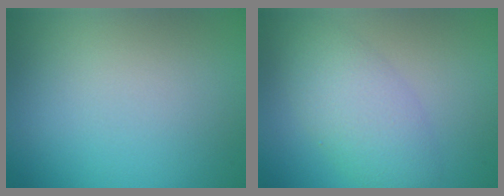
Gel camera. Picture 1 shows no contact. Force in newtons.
{"total": 4.5, "press": 4.5, "slide": 0.2}